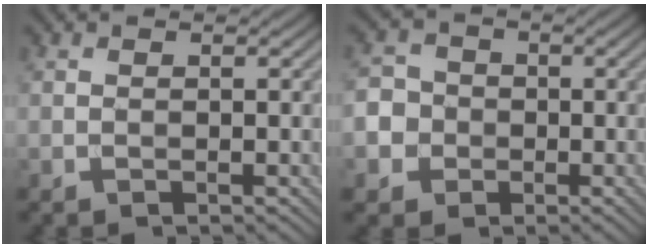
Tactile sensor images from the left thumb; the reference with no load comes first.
{"total": 5.7, "force": [-1.4, 5.4, 1.4], "torque": [-0.044, 0.001, -0.049]}